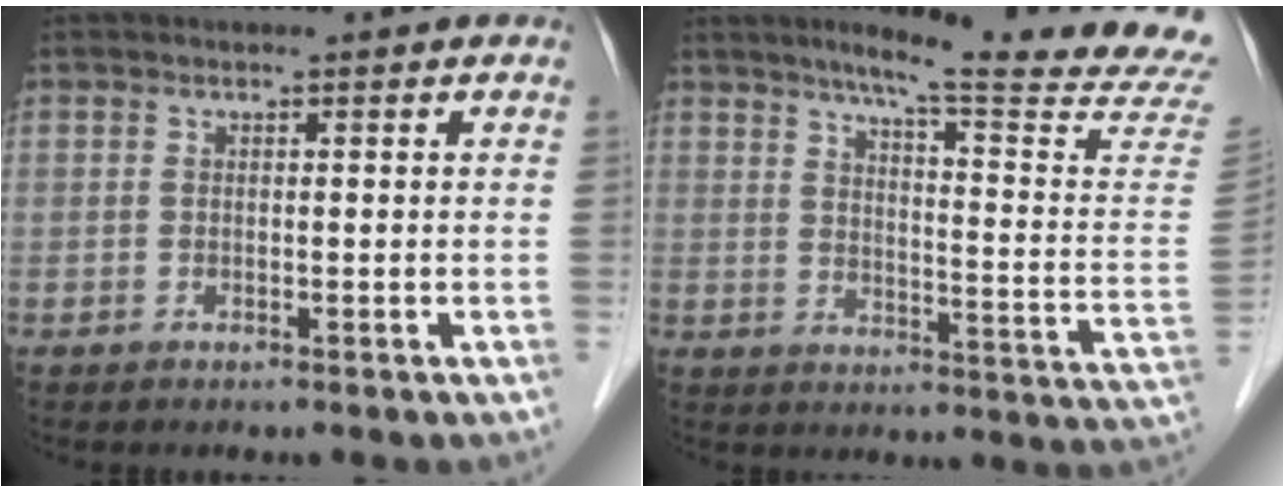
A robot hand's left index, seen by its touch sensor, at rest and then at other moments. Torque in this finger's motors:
{"motor_torque": [-0.25, -0.36, 0.13, 0.02]}